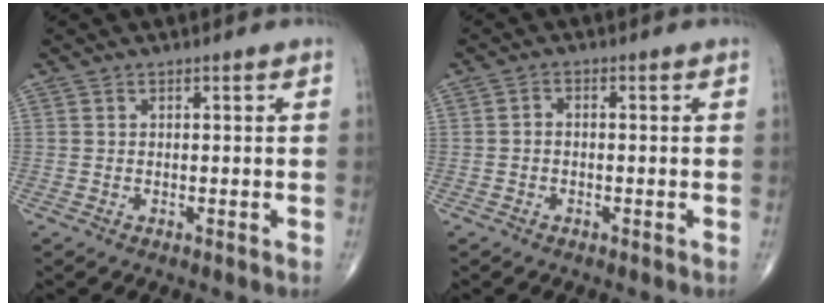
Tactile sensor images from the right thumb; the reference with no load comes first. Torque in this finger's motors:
{"motor_torque": [-0.26, 0.16, -0.18, -0.18, 0.07]}